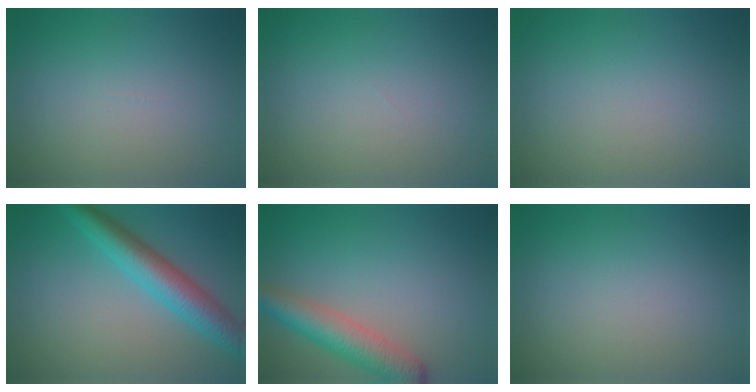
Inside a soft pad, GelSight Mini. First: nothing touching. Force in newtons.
{"total": 0.0}
{"total": 0.0}
{"total": 5.7, "press": 5.7, "slide": 0.0}
{"total": 5.3, "press": 5.3, "slide": 0.3}
{"total": 0.0}